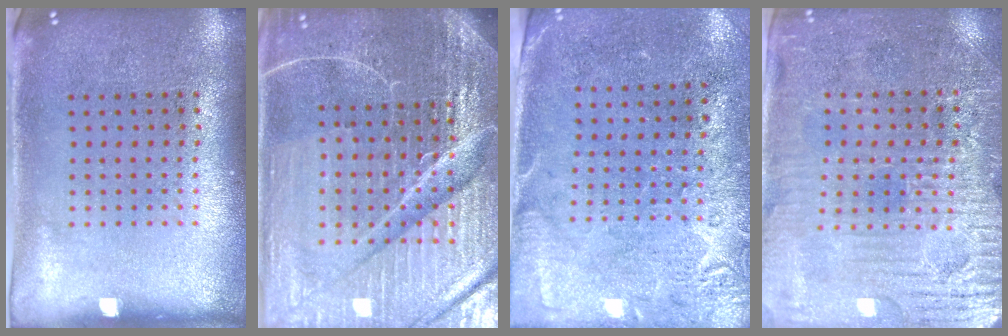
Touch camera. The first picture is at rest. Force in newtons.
{"total": 6.4, "press": 5.7, "slide": 3.0}
{"total": 2.7, "press": 2.3, "slide": 1.4}
{"total": 3.6, "press": 3.4, "slide": 1.2}